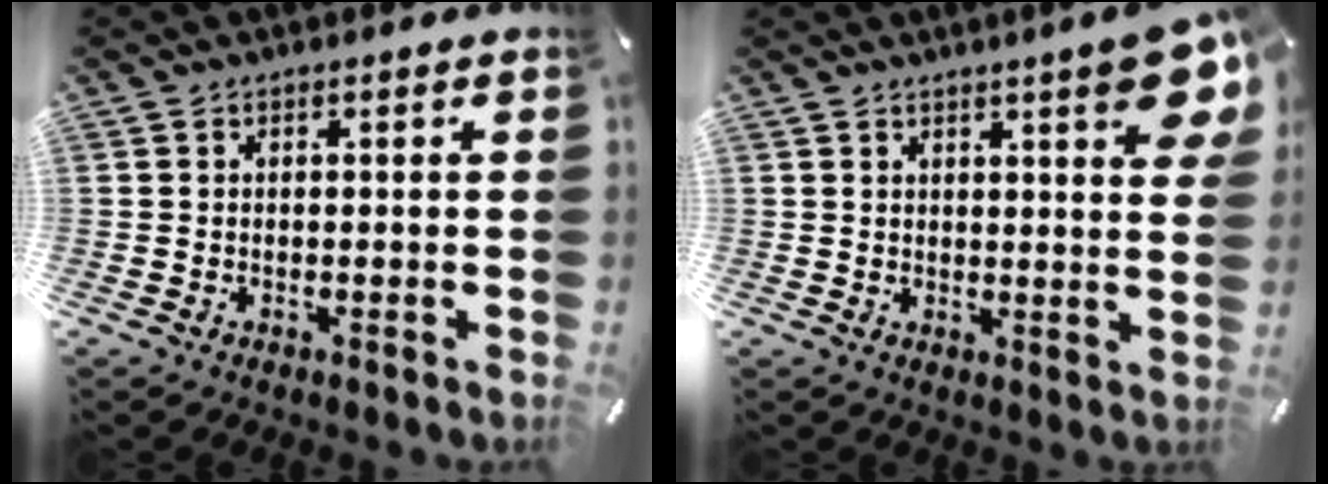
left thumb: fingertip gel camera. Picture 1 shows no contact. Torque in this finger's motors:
{"motor_torque": [2.44, 2.56, 0.51, -0.18, 0.10]}